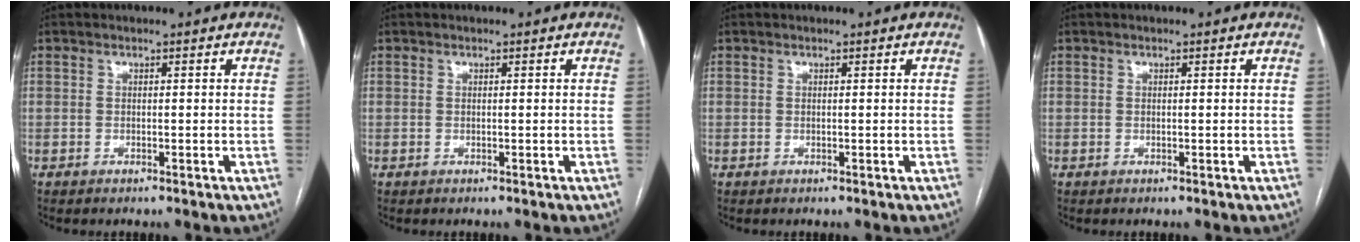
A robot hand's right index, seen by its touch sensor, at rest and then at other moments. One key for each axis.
{"total": 0.0}
{"total": 0.0}
{"total": 0.0}